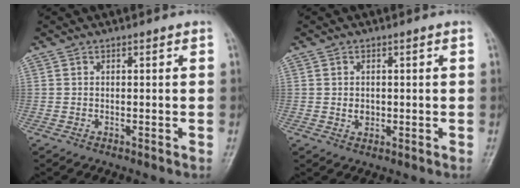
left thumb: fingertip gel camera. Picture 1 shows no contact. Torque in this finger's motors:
{"motor_torque": [-0.20, 0.14, 0.04, 0.00, 0.00]}